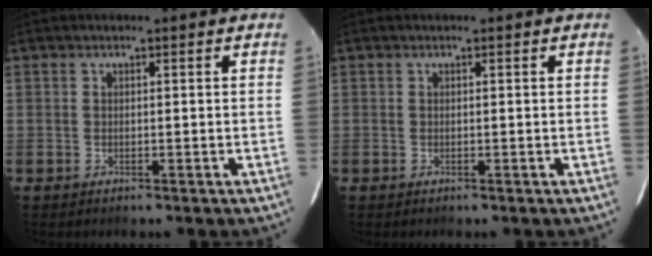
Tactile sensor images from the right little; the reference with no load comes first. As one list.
[{"total": 0.0}]